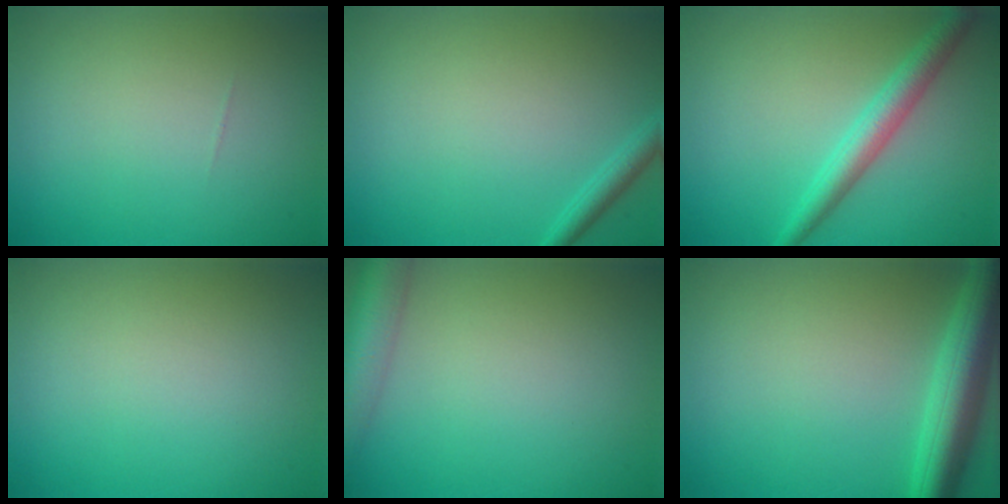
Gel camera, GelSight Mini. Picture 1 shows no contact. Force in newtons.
{"total": 1.5, "press": 1.5, "slide": 0.2}
{"total": 3.3, "press": 3.3, "slide": 0.1}
{"total": 0.0}
{"total": 5.5, "press": 5.5, "slide": 0.3}
{"total": 5.6, "press": 5.6, "slide": 0.3}